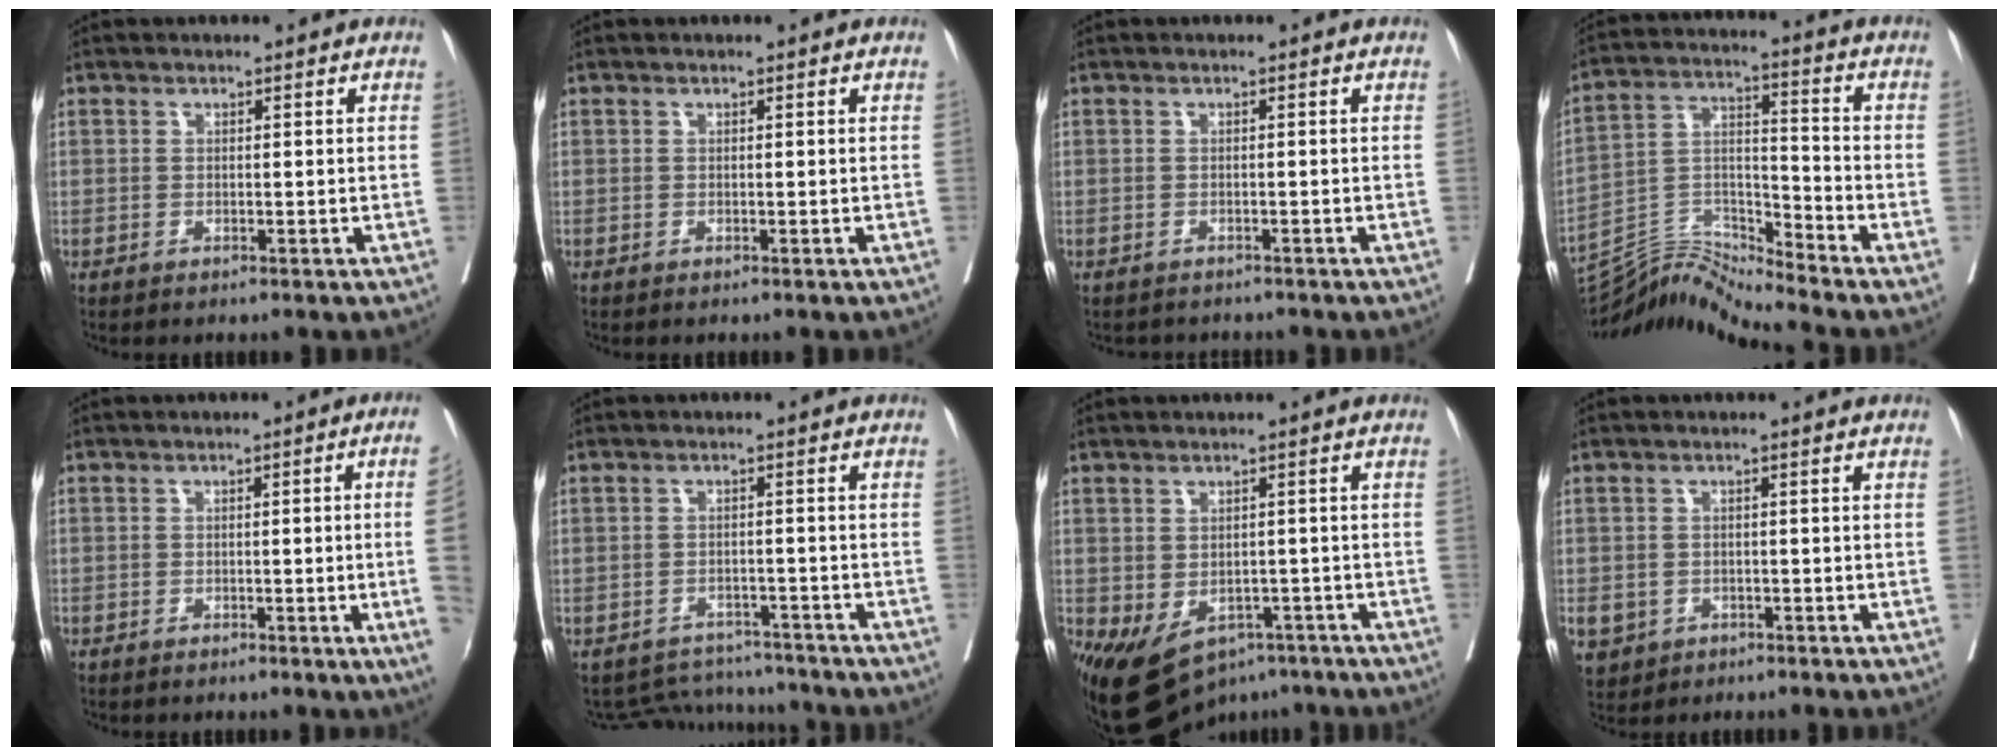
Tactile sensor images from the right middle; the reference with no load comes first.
{"total": 0.0}
{"total": 2.6, "force": [-2.4, 1.0, 0.2], "torque": [-0.004, -0.002, -0.035]}
{"total": 9.6, "force": [-9.3, -2.4, -0.2], "torque": [0.001, 0.036, -0.175]}
{"total": 7.0, "force": [-1.2, -1.2, 6.8], "torque": [-0.070, -0.003, -0.021]}
{"total": 6.9, "force": [-6.6, 1.7, -0.8], "torque": [0.015, 0.019, -0.091]}
{"total": 11.2, "force": [-6.7, 7.2, 5.3], "torque": [-0.097, 0.007, -0.093]}
{"total": 8.9, "force": [-3.8, 7.4, 2.9], "torque": [-0.083, 0.002, -0.053]}